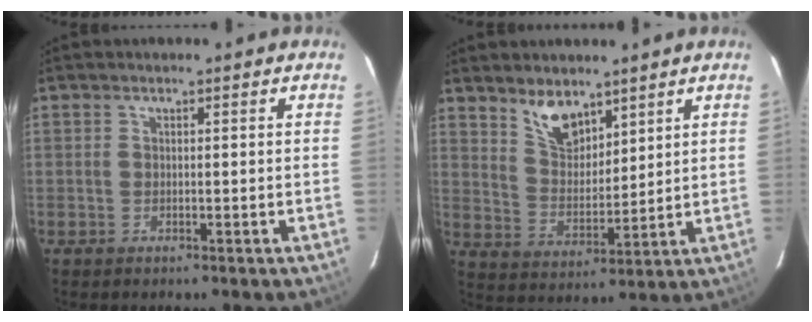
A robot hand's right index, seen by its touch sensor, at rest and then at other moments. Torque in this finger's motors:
{"motor_torque": [0.60, 0.60, 0.08, 0.06]}